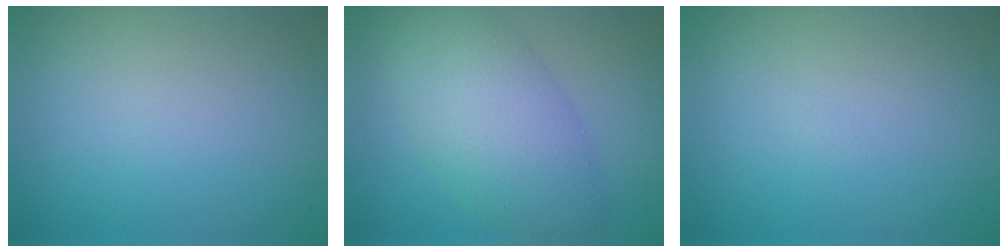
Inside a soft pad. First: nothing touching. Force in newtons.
{"total": 6.6, "press": 6.6, "slide": 0.3}
{"total": 0.0}